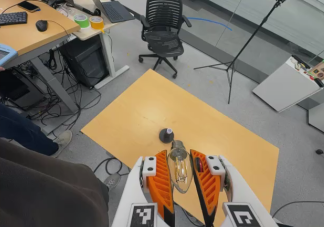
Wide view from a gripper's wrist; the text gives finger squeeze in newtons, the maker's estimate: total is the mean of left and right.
{"total": 11.2, "left": 11.4, "right": 11.0}